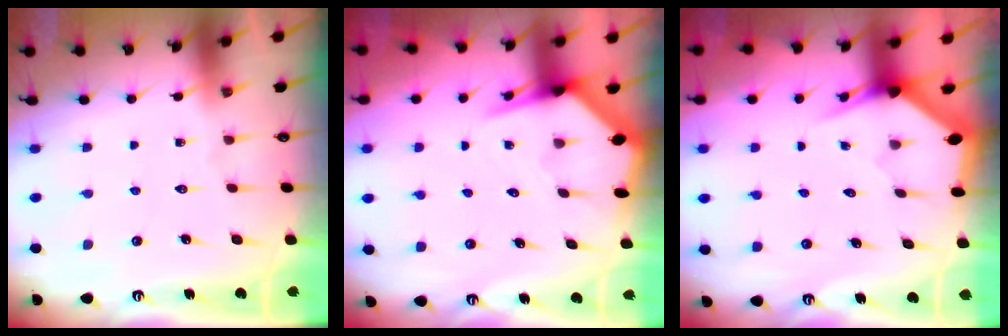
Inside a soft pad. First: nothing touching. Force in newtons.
{"total": 4.4, "press": 4.3, "slide": 0.5}
{"total": 3.0, "press": 3.0, "slide": 0.0}